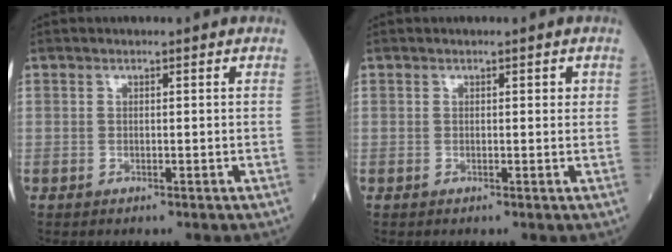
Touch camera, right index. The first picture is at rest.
{"total": 1.4, "force": [0.5, 0.7, 1.1], "torque": [-0.009, 0.001, 0.005]}